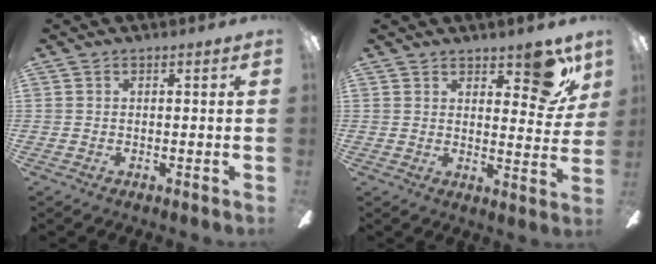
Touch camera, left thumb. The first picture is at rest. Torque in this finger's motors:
{"motor_torque": [0.83, 0.58, 0.71, -0.25, 0.10]}